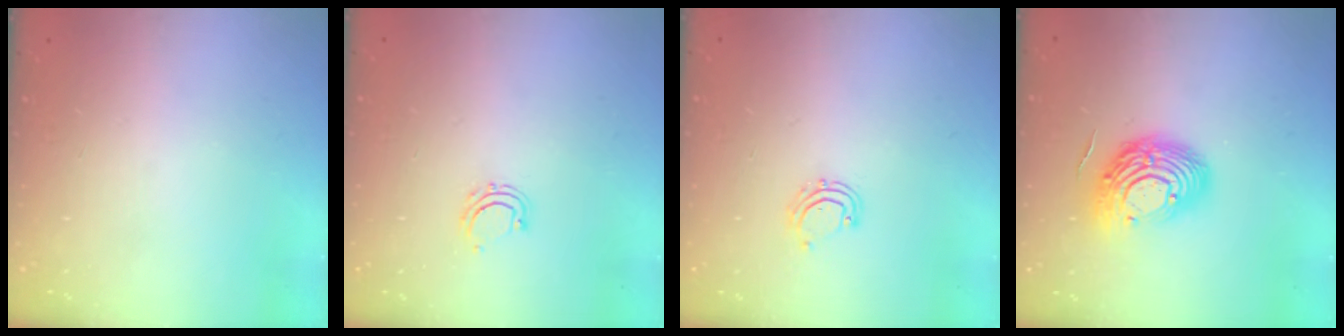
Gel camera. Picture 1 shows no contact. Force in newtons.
{"total": 5.3, "press": 5.2, "slide": 1.1}
{"total": 5.6, "press": 5.4, "slide": 1.5}
{"total": 14.4, "press": 14.3, "slide": 1.2}